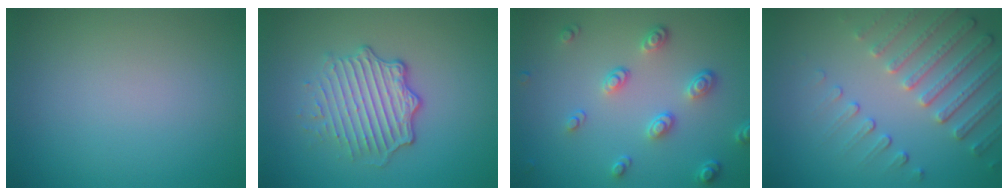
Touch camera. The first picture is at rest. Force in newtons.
{"total": 4.8, "press": 3.5, "slide": 3.3}
{"total": 3.7, "press": 2.9, "slide": 2.3}
{"total": 5.0, "press": 3.8, "slide": 3.3}